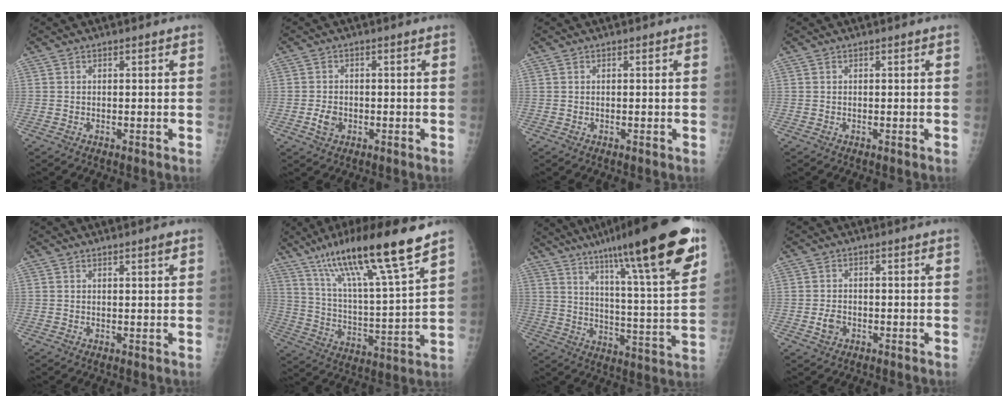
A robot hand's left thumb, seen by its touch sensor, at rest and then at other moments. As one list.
[{"total": 2.9, "force": [-0.9, 2.1, 1.8], "torque": [-0.030, 0.007, -0.016]}, {"total": 0.0}, {"total": 0.0}, {"total": 1.3, "force": [0.9, 0.0, 0.9], "torque": [-0.012, -0.006, 0.013]}, {"total": 19.9, "force": [13.7, 1.7, 14.3], "torque": [-0.235, -0.054, 0.240]}, {"total": 25.7, "force": [15.6, 3.1, 20.2], "torque": [-0.292, -0.044, 0.238]}, {"total": 2.6, "force": [-0.9, 1.9, 1.5], "torque": [-0.024, 0.008, -0.015]}]